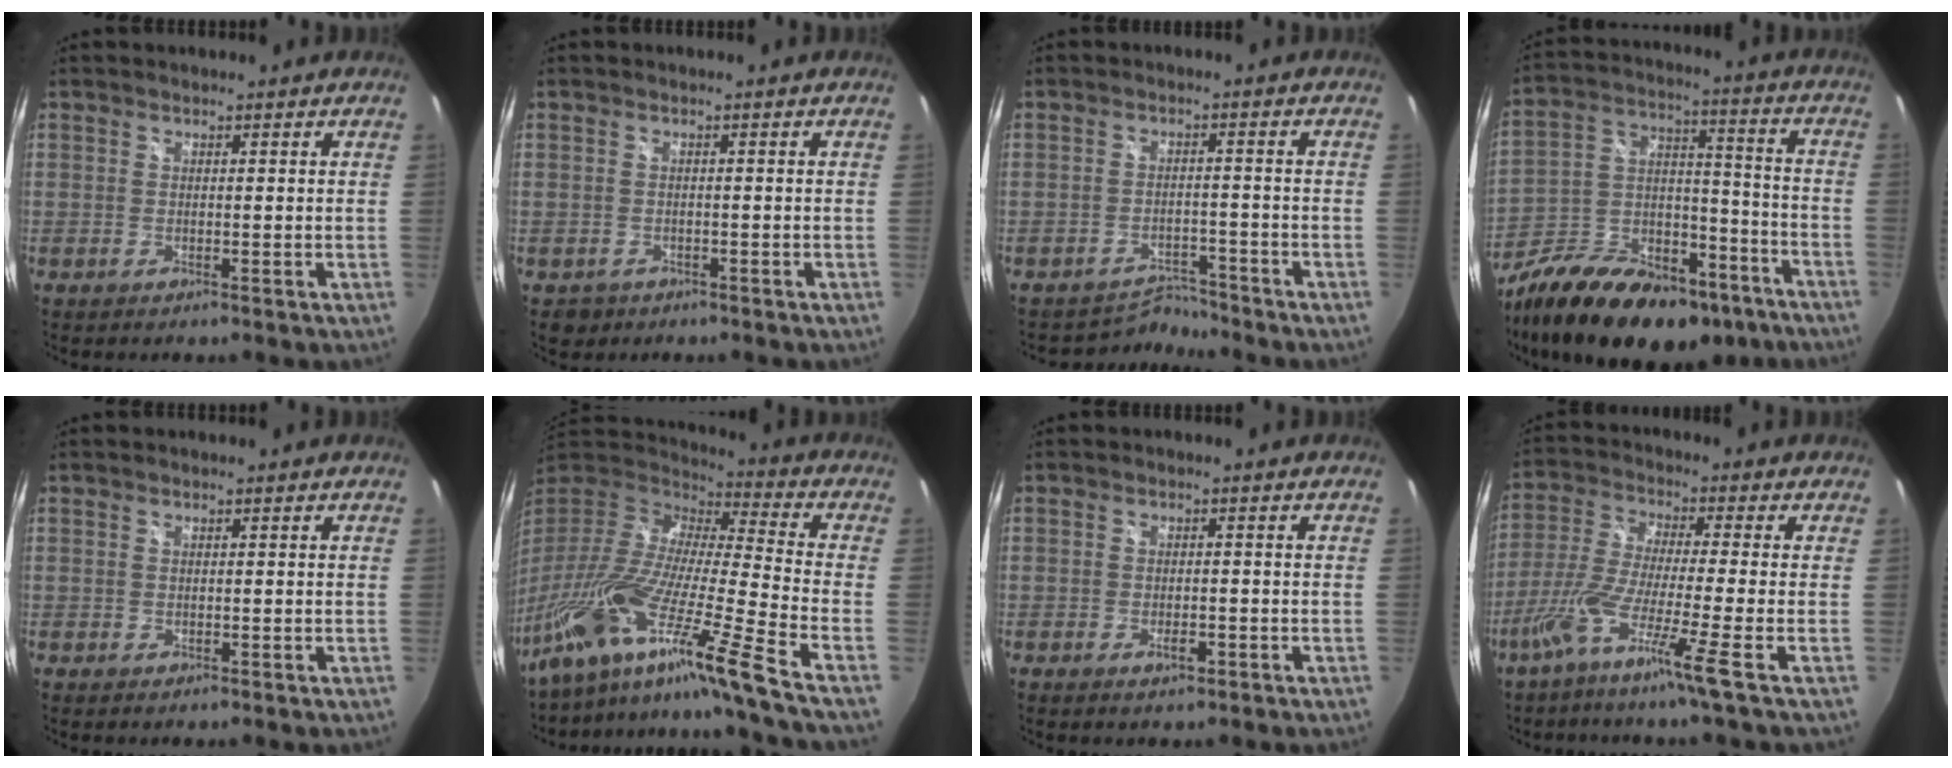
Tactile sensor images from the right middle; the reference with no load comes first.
{"total": 2.5, "force": [-1.2, 2.2, 0.6], "torque": [-0.019, -0.003, -0.013]}
{"total": 4.3, "force": [-4.1, 0.3, -1.4], "torque": [0.019, 0.011, -0.066]}
{"total": 27.9, "force": [-19.0, 13.5, 15.3], "torque": [-0.293, 0.005, -0.285]}
{"total": 0.0}
{"total": 28.5, "force": [-19.5, -0.6, 20.8], "torque": [-0.324, -0.087, -0.352]}
{"total": 2.2, "force": [-1.3, 1.1, 1.3], "torque": [-0.024, -0.003, -0.019]}
{"total": 10.2, "force": [-5.9, -1.5, 8.2], "torque": [-0.172, -0.013, -0.116]}